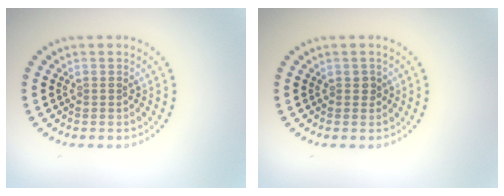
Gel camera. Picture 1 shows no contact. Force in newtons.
{"total": 0.8, "press": 0.8, "slide": 0.2}